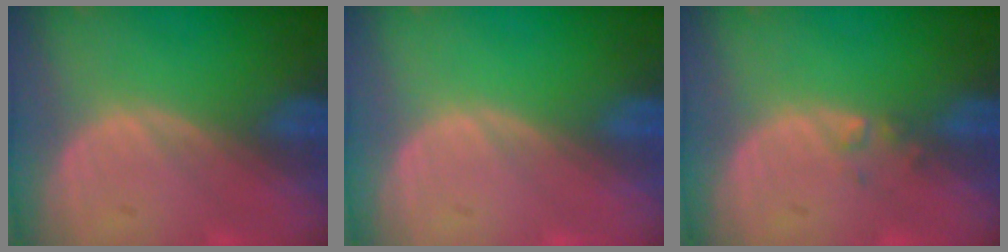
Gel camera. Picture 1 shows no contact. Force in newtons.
{"total": 0.0}
{"total": 0.9, "press": 0.9, "slide": 0.1}